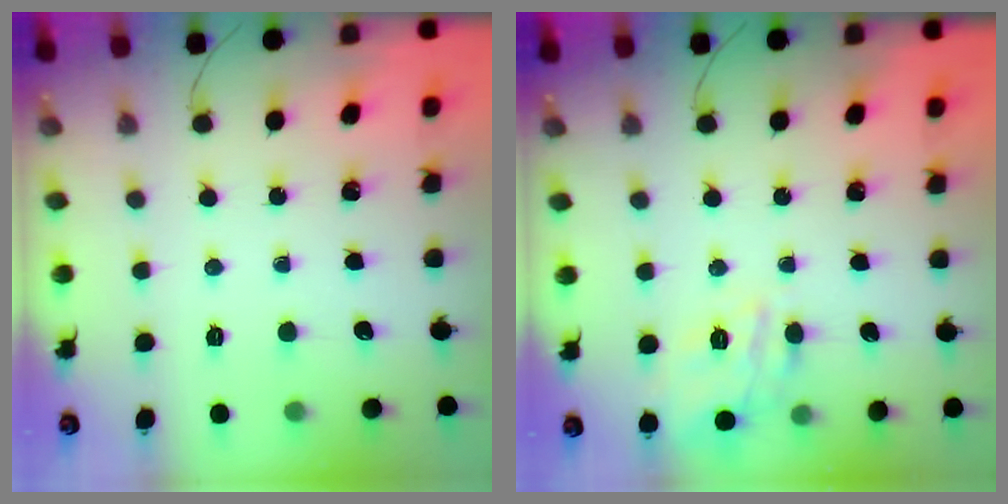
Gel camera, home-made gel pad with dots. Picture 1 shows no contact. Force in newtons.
{"total": 12.4, "press": 12.4, "slide": 0.5}